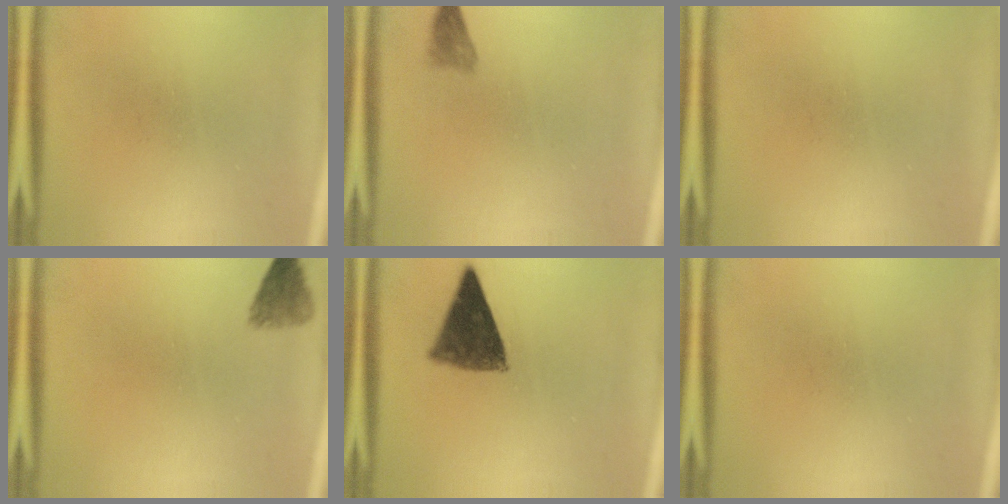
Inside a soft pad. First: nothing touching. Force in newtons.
{"total": 1.7}
{"total": 0.0}
{"total": 3.0}
{"total": 9.3}
{"total": 0.0}